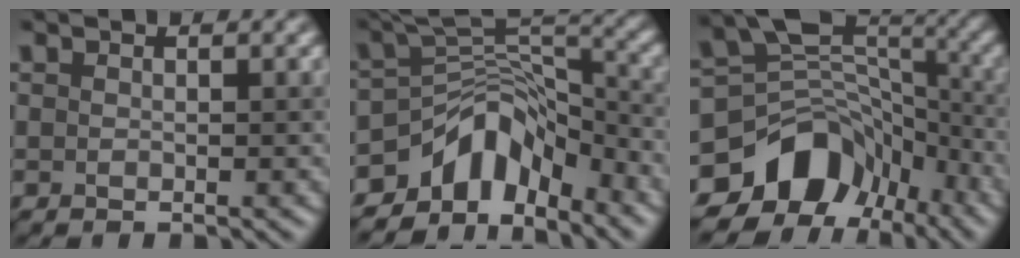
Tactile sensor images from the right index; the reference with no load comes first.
{"total": 8.2, "force": [-5.7, 4.4, 4.0], "torque": [-0.033, 0.002, -0.106]}
{"total": 11.0, "force": [-5.5, 8.0, 5.2], "torque": [-0.087, 0.006, -0.095]}